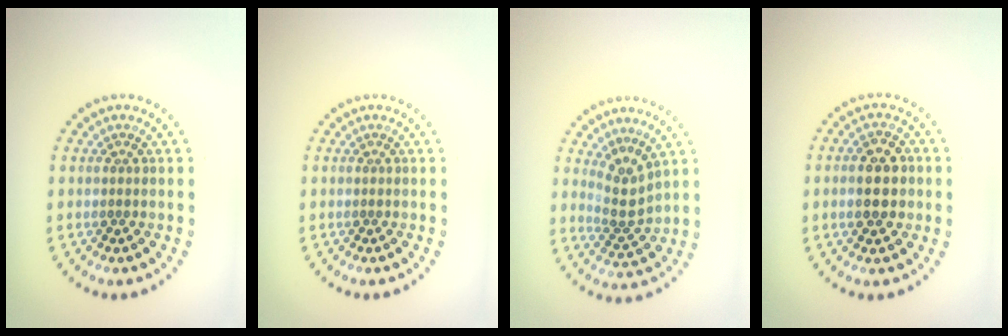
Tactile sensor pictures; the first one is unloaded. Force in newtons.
{"total": 0.0}
{"total": 2.8, "press": 2.0, "slide": 2.0}
{"total": 3.4, "press": 3.4, "slide": 0.2}